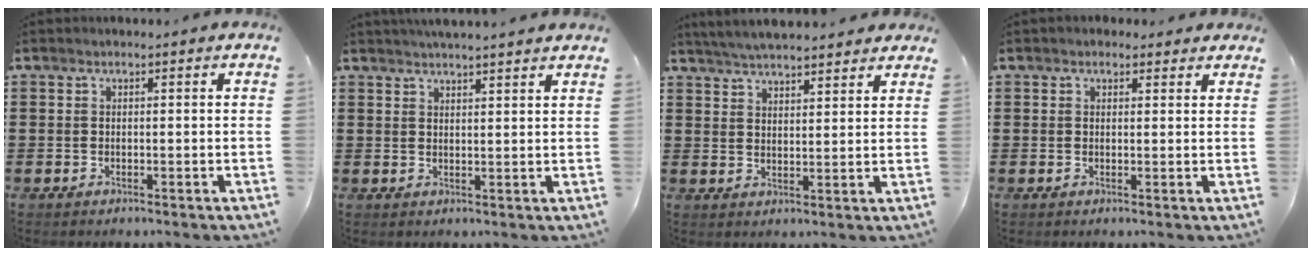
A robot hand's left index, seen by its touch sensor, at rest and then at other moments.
{"total": 2.6, "force": [2.5, -0.4, 0.4], "torque": [-0.014, -0.007, 0.048]}
{"total": 4.5, "force": [4.4, 0.0, 0.9], "torque": [-0.031, -0.014, 0.080]}
{"total": 1.5, "force": [1.3, 0.8, 0.3], "torque": [-0.009, 0.007, 0.025]}